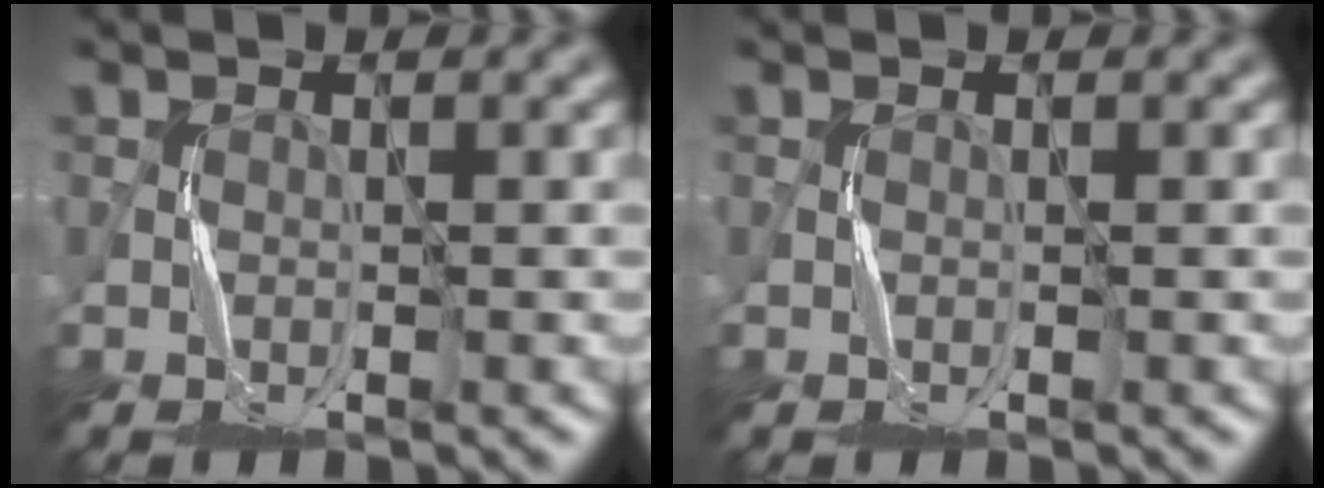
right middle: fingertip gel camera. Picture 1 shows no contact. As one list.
[{"total": 0.0}]